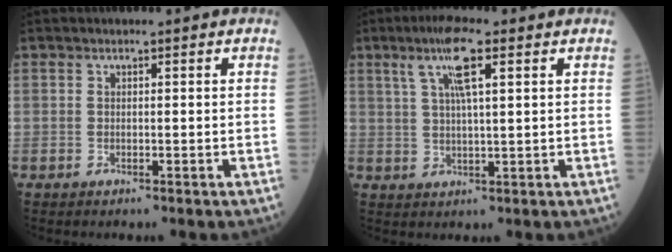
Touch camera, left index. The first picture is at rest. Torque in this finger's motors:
{"motor_torque": [1.13, -0.55, 0.53, 0.15]}